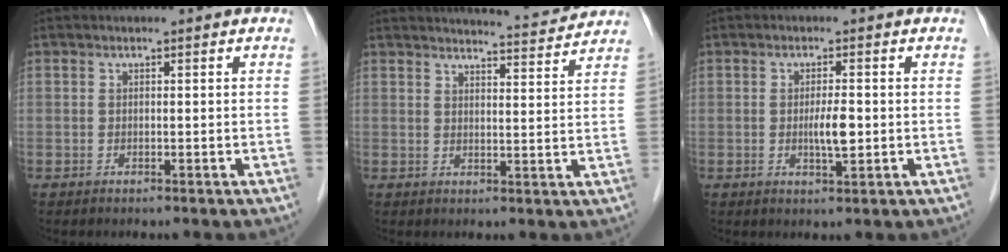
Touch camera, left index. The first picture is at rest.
{"total": 7.7, "force": [7.6, -0.2, 1.2], "torque": [-0.028, -0.004, 0.094]}
{"total": 3.1, "force": [-0.2, 0.5, 3.0], "torque": [-0.056, -0.003, -0.003]}